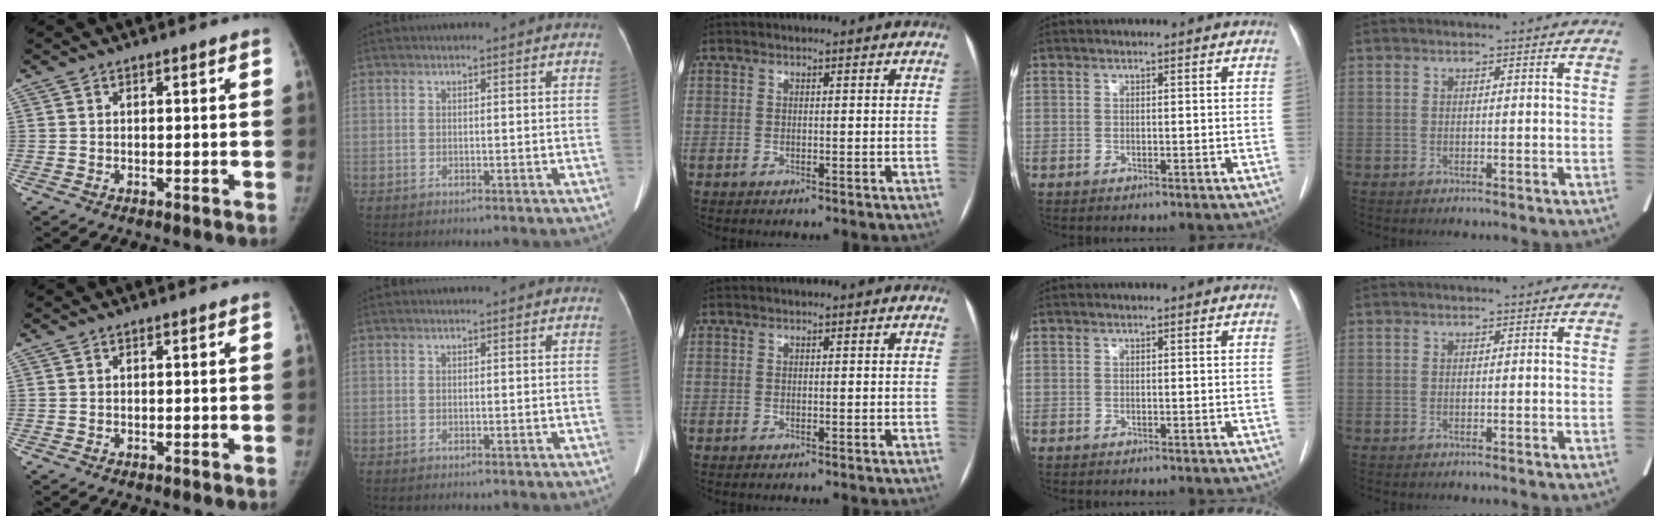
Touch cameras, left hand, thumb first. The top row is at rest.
{}